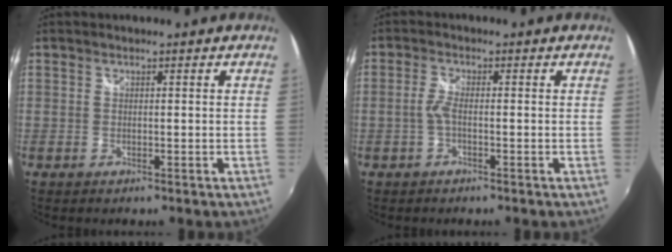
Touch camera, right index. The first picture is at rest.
{"total": 2.3, "force": [-0.7, 0.5, 2.1], "torque": [-0.049, 0.002, -0.016]}